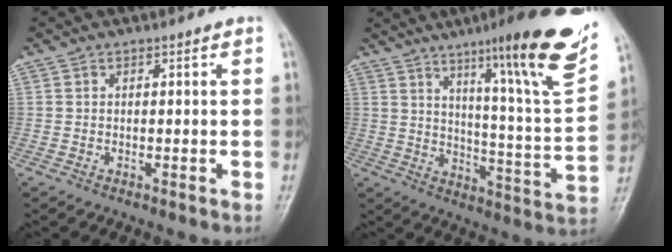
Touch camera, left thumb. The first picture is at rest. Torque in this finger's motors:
{"motor_torque": [0.75, 0.38, 1.54, -1.23, 0.11]}